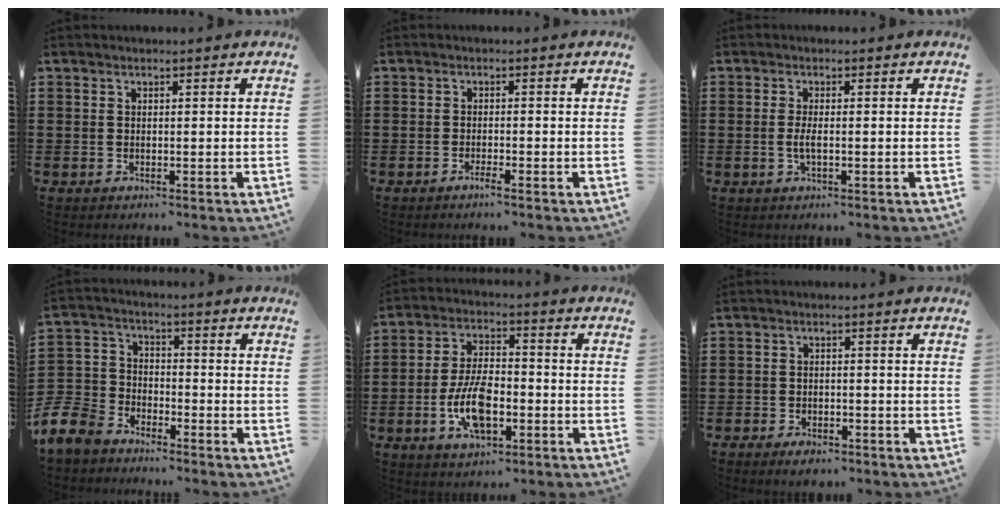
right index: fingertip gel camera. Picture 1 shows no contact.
{"total": 1.4, "force": [-1.1, -0.1, 0.9], "torque": [-0.016, -0.006, -0.018]}
{"total": 2.2, "force": [-0.4, 0.4, 2.2], "torque": [-0.053, -0.008, -0.012]}
{"total": 7.8, "force": [-6.9, 3.1, 1.9], "torque": [-0.072, 0.007, -0.145]}
{"total": 9.4, "force": [-3.0, 4.4, 7.8], "torque": [-0.168, 0.001, -0.057]}
{"total": 2.1, "force": [-2.0, 0.6, 0.4], "torque": [-0.011, 0.003, -0.039]}